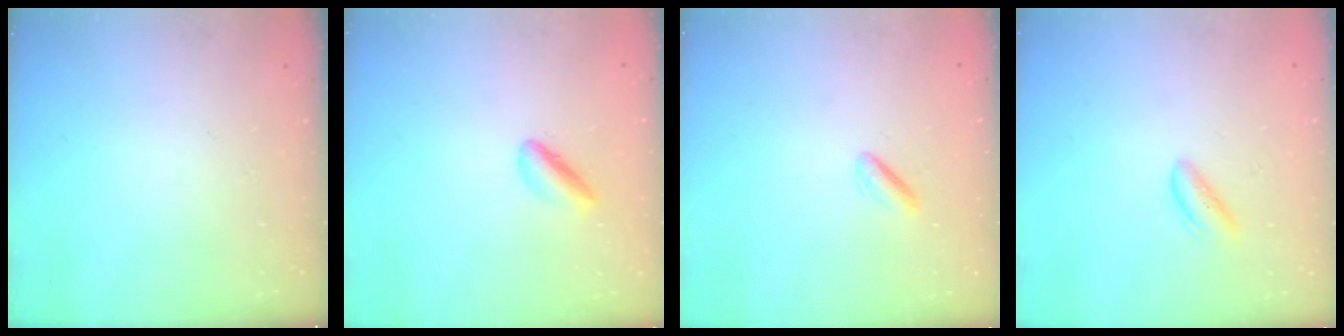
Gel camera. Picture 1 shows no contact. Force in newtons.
{"total": 2.9, "press": 2.9, "slide": 0.5}
{"total": 1.1, "press": 0.7, "slide": 0.8}
{"total": 2.3, "press": 2.3, "slide": 0.3}